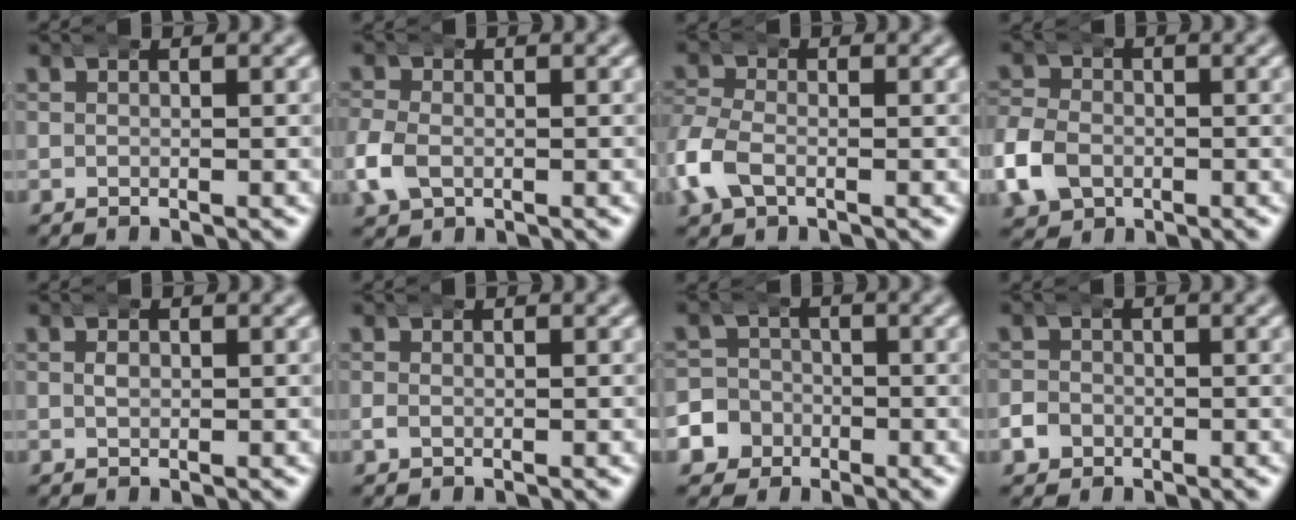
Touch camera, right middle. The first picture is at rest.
{"total": 2.9, "force": [-0.8, 2.4, 1.5], "torque": [-0.051, -0.002, -0.014]}
{"total": 4.4, "force": [-1.0, 3.5, 2.4], "torque": [-0.080, -0.010, -0.019]}
{"total": 4.1, "force": [-1.4, 3.4, 1.6], "torque": [-0.046, -0.006, -0.028]}
{"total": 0.8, "force": [-0.1, 0.5, 0.6], "torque": [-0.009, 0.001, -0.003]}
{"total": 0.5, "force": [-0.2, 0.4, 0.2], "torque": [-0.008, 0.003, -0.005]}
{"total": 8.6, "force": [-3.4, 7.8, 1.4], "torque": [-0.050, -0.026, -0.067]}
{"total": 2.5, "force": [-1.0, 2.3, 0.4], "torque": [-0.016, -0.006, -0.023]}